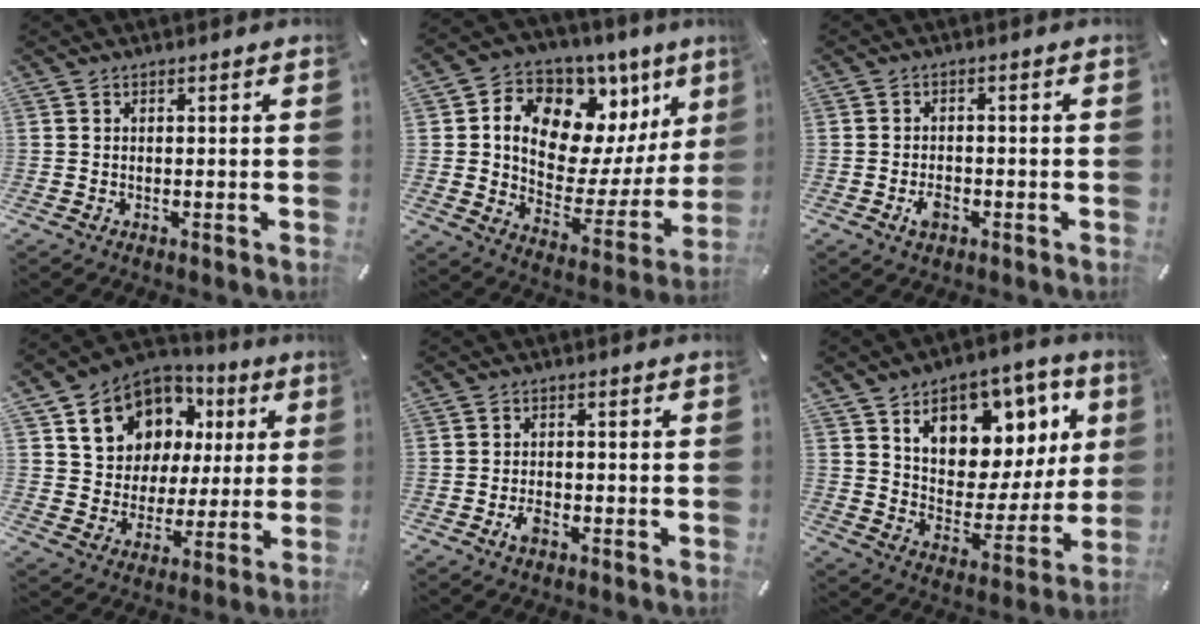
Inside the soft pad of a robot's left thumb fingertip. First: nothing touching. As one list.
[{"total": 13.0, "force": [6.5, 9.3, 6.4], "torque": [-0.094, -0.069, 0.113]}, {"total": 3.3, "force": [-1.4, 2.1, 2.1], "torque": [-0.043, 0.004, -0.026]}, {"total": 12.8, "force": [5.7, 10.9, 3.5], "torque": [-0.082, -0.036, 0.116]}, {"total": 3.3, "force": [-1.7, 1.9, 2.1], "torque": [-0.042, 0.006, -0.031]}, {"total": 14.5, "force": [8.6, 9.5, 6.7], "torque": [-0.094, -0.063, 0.148]}]